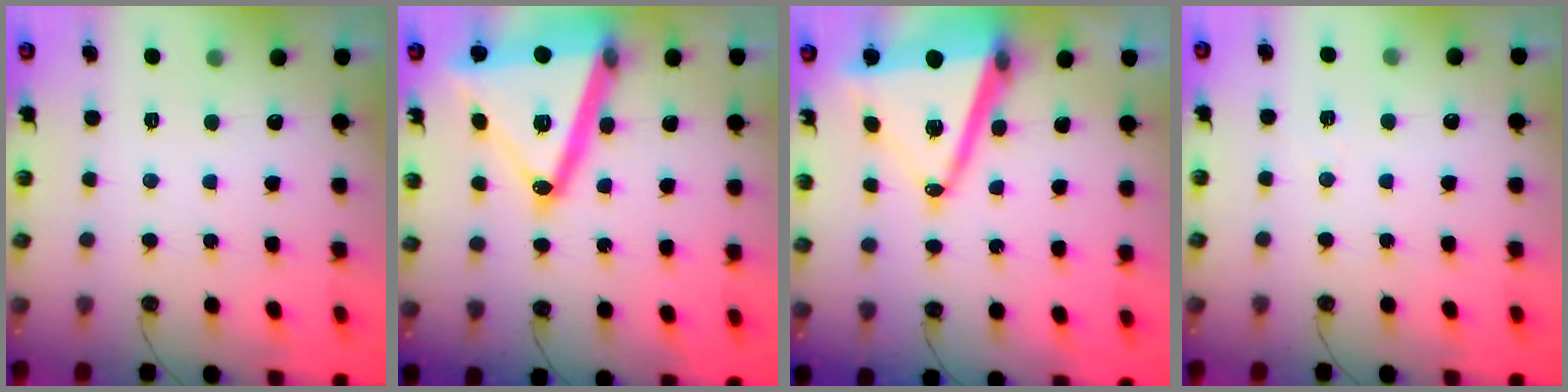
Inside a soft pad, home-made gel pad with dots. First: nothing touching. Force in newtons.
{"total": 29.4, "press": 29.1, "slide": 4.1}
{"total": 16.6, "press": 16.1, "slide": 4.0}
{"total": 3.3, "press": 2.7, "slide": 1.9}